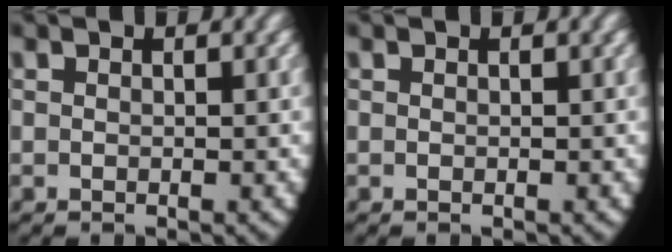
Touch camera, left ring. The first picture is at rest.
{"total": 0.0}